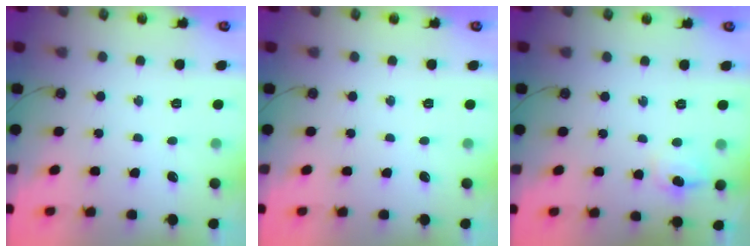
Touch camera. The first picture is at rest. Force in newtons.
{"total": 0.0}
{"total": 7.6, "press": 7.5, "slide": 0.8}